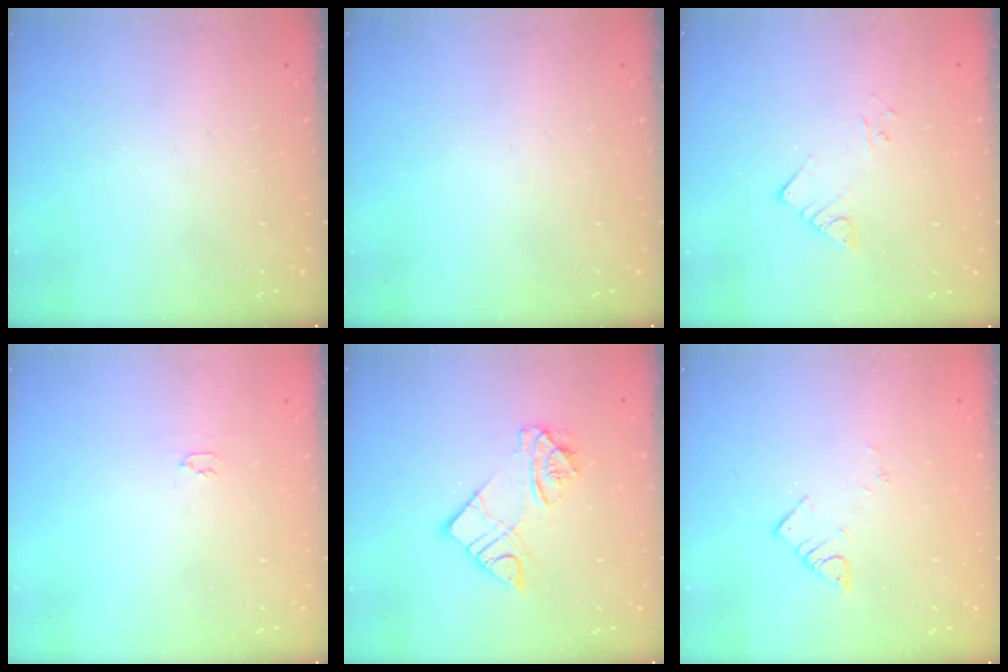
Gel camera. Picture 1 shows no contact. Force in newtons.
{"total": 0.0}
{"total": 3.7, "press": 3.7, "slide": 0.2}
{"total": 2.0, "press": 2.0, "slide": 0.3}
{"total": 10.9, "press": 10.8, "slide": 0.9}
{"total": 4.1, "press": 4.1, "slide": 0.2}